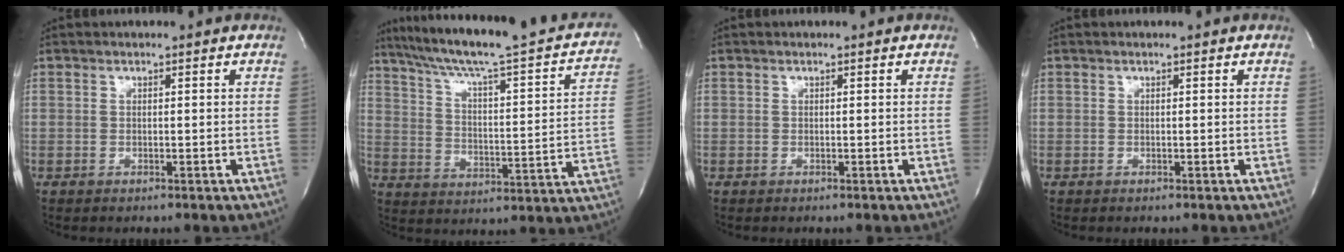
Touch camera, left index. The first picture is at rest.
{"total": 26.5, "force": [21.7, 3.1, 14.9], "torque": [-0.225, -0.011, 0.285]}
{"total": 0.0}
{"total": 0.0}